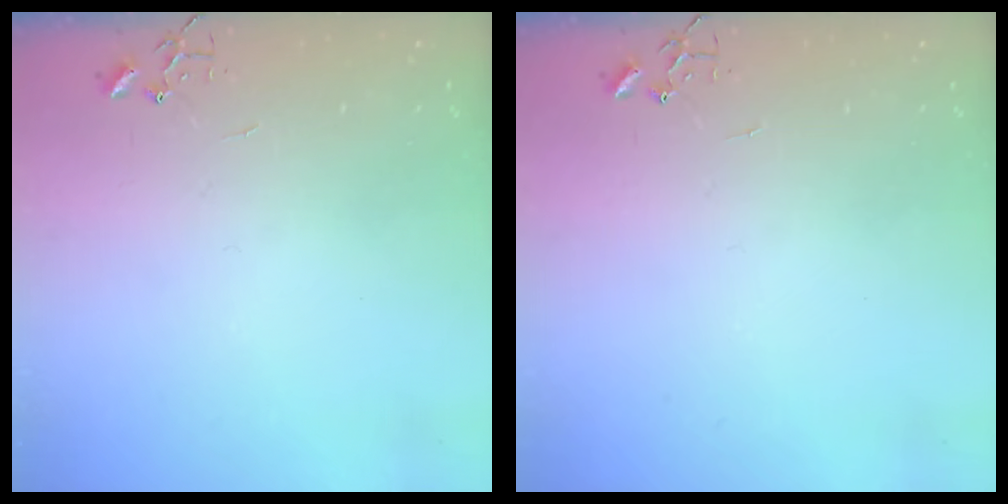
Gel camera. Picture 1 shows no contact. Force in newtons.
{"total": 0.0}